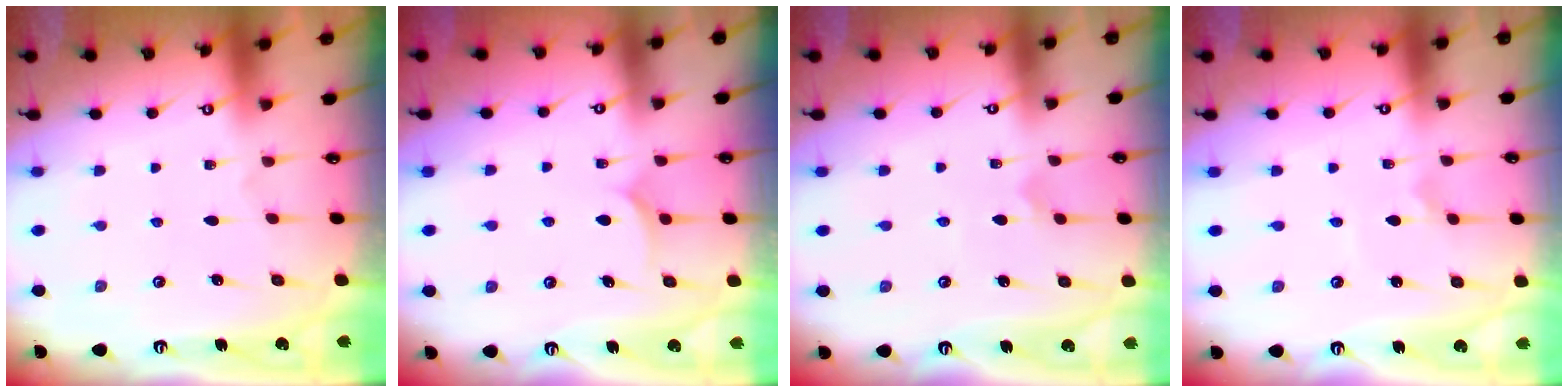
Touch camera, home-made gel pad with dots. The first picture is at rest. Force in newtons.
{"total": 5.5, "press": 5.5, "slide": 0.2}
{"total": 3.3, "press": 3.3, "slide": 0.3}
{"total": 1.3, "press": 1.3, "slide": 0.3}